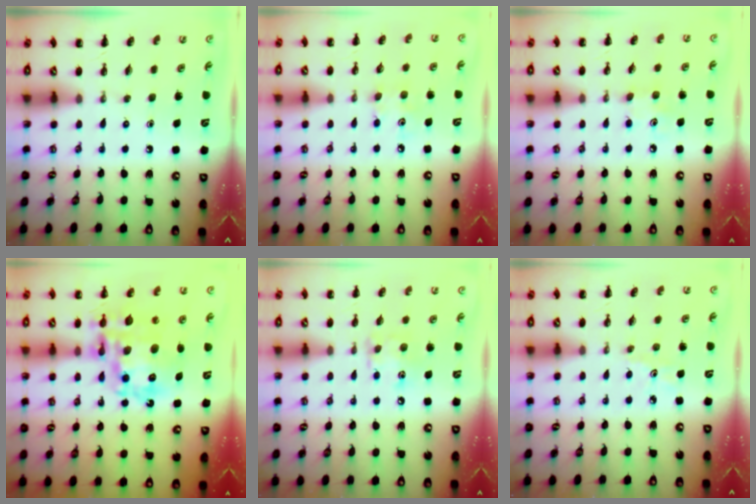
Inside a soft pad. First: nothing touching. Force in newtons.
{"total": 4.2, "press": 4.1, "slide": 0.9}
{"total": 4.7, "press": 4.5, "slide": 1.3}
{"total": 19.0, "press": 18.5, "slide": 4.3}
{"total": 7.9, "press": 7.8, "slide": 0.9}
{"total": 3.2, "press": 3.0, "slide": 1.1}